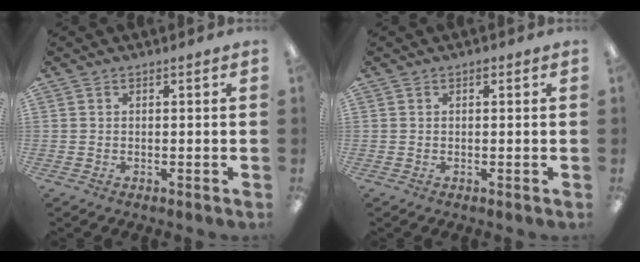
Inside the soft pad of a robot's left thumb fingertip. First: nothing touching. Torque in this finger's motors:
{"motor_torque": [0.23, -0.11, 0.04, 0.12, -0.02]}